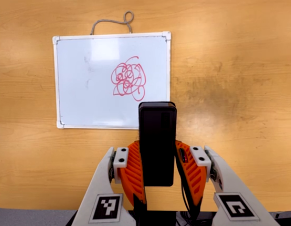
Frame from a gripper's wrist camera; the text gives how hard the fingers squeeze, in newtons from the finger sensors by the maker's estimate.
{"total": 3.8, "left": 2.5, "right": 5.2}